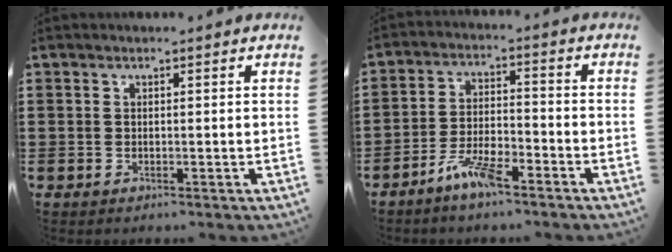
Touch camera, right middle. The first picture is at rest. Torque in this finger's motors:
{"motor_torque": [1.81, 0.33, 0.16, 0.04]}